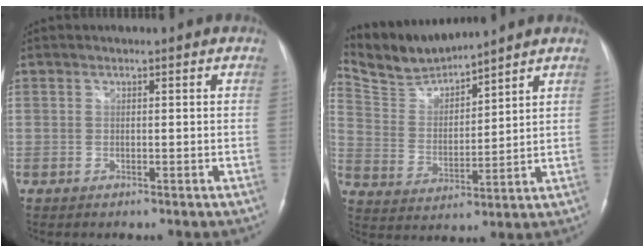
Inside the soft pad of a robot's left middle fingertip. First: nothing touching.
{"total": 9.0, "force": [8.9, 0.2, 1.1], "torque": [-0.047, 0.010, 0.192]}